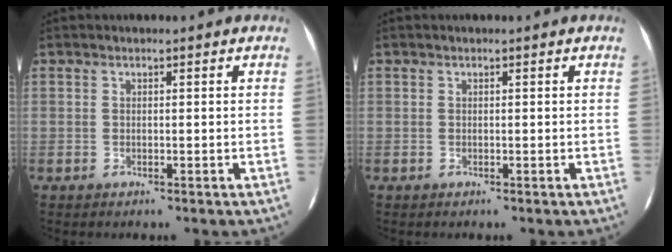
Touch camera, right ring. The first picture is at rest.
{"total": 0.0}